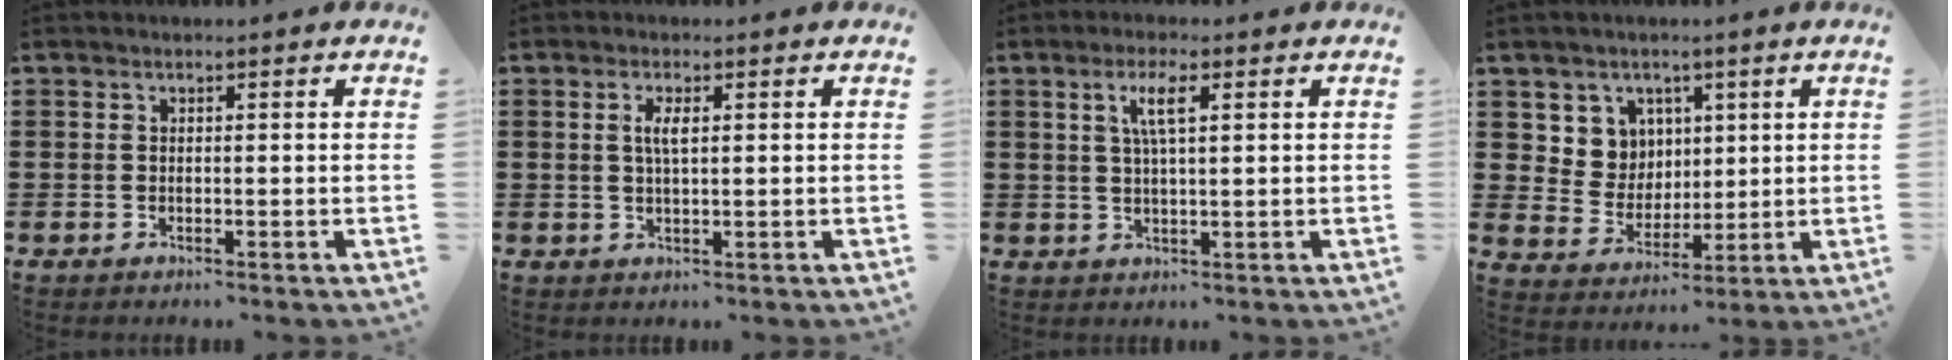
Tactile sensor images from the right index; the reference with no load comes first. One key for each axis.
{"total": 2.5, "fx": 0.6, "fy": 0.7, "fz": 2.3, "tx": -0.047, "ty": 0.005, "tz": 0.007}
{"total": 4.2, "fx": 1.4, "fy": 0.7, "fz": 3.9, "tx": -0.081, "ty": 0.005, "tz": 0.021}
{"total": 6.8, "fx": 2.9, "fy": 6.0, "fz": 0.9, "tx": -0.045, "ty": 0.001, "tz": 0.056}